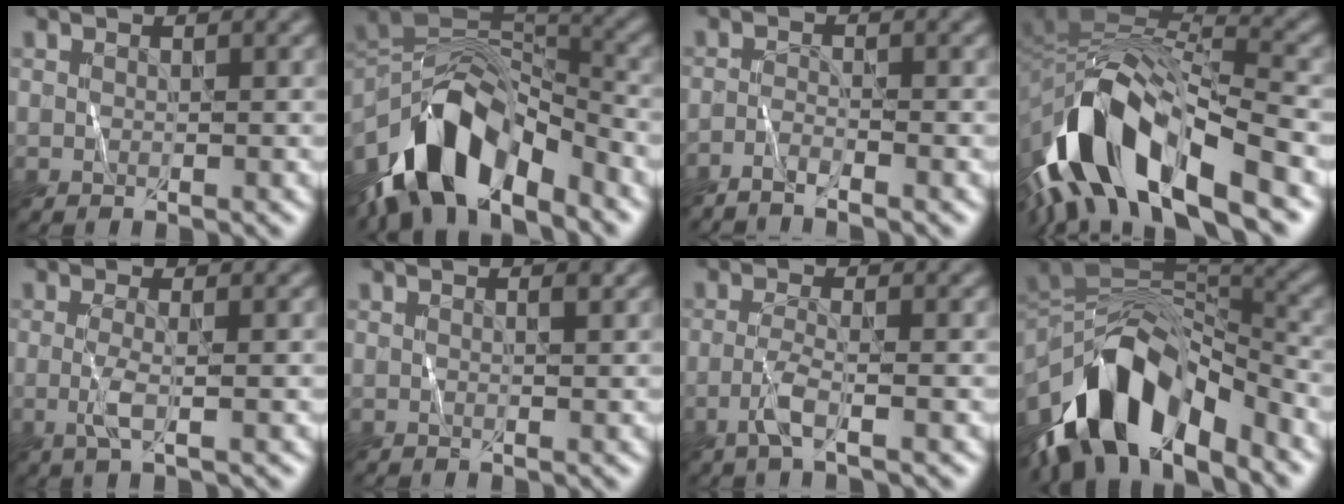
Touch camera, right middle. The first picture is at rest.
{"total": 11.1, "force": [-7.6, 4.8, 6.6], "torque": [-0.111, 0.010, -0.144]}
{"total": 2.2, "force": [-1.9, 0.1, 1.1], "torque": [-0.027, 0.002, -0.043]}
{"total": 14.2, "force": [-7.6, 6.4, 10.2], "torque": [-0.194, 0.013, -0.133]}
{"total": 1.7, "force": [-0.3, 0.3, 1.6], "torque": [-0.042, -0.004, -0.006]}
{"total": 0.6, "force": [0.2, 0.0, 0.6], "torque": [-0.004, 0.001, 0.001]}
{"total": 2.1, "force": [-1.1, 0.3, 1.8], "torque": [-0.046, 0.003, -0.028]}
{"total": 12.4, "force": [-8.1, 5.5, 7.6], "torque": [-0.125, 0.005, -0.143]}